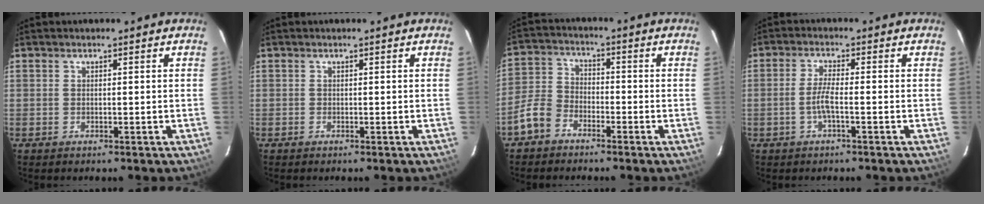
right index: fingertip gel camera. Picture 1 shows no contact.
{"total": 0.0}
{"total": 6.6, "force": [-4.4, 4.2, 2.5], "torque": [-0.062, 0.019, -0.092]}
{"total": 3.7, "force": [-1.2, 0.2, 3.5], "torque": [-0.074, 0.001, -0.025]}